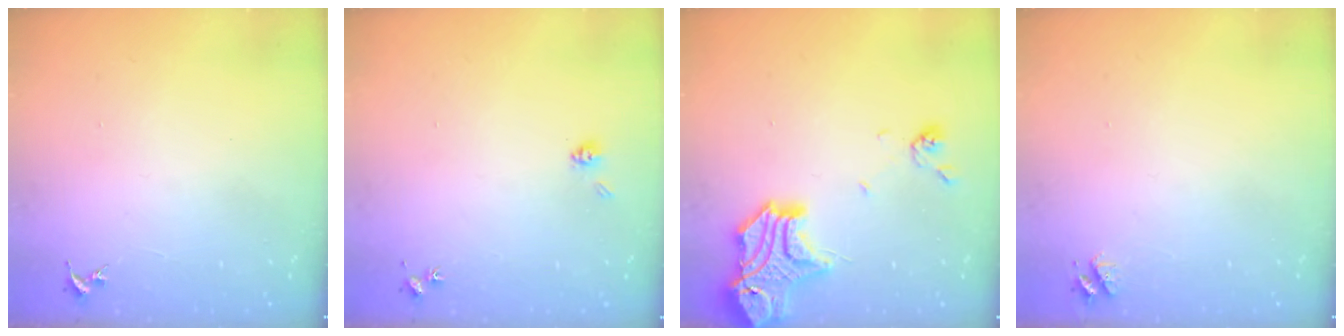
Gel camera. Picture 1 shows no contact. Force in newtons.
{"total": 4.0, "press": 3.8, "slide": 1.4}
{"total": 18.4, "press": 18.3, "slide": 2.2}
{"total": 4.7, "press": 4.7, "slide": 0.7}